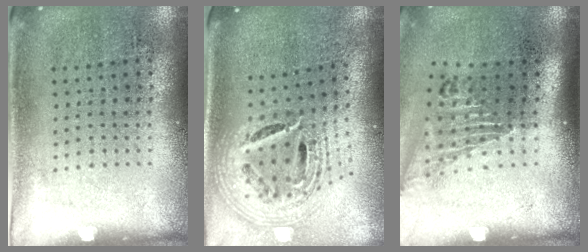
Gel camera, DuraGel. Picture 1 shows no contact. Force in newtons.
{"total": 2.5, "press": 1.8, "slide": 1.8}
{"total": 1.6, "press": 1.3, "slide": 0.9}